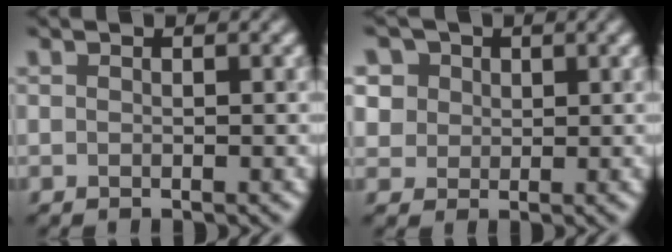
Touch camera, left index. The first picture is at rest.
{"total": 5.3, "force": [2.6, 4.2, 1.8], "torque": [-0.041, 0.016, 0.033]}